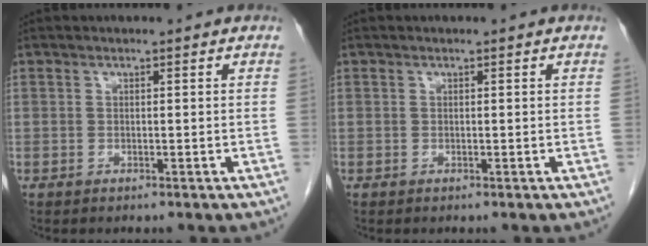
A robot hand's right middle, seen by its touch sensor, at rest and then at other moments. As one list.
[{"total": 0.0}]